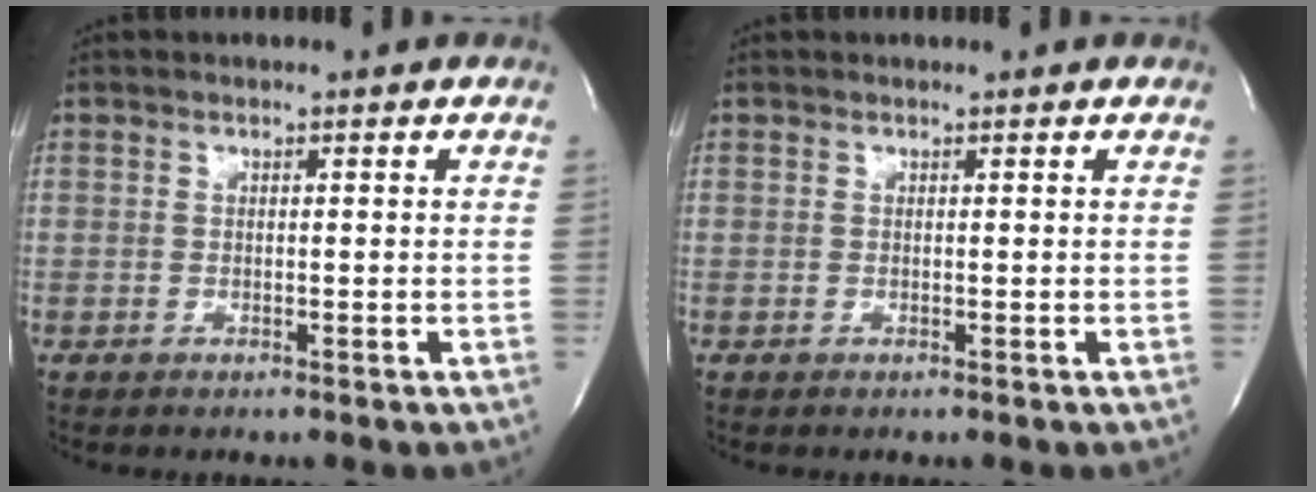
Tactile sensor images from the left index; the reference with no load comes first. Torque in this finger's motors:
{"motor_torque": [0.00, 0.00, 0.01, 0.00]}